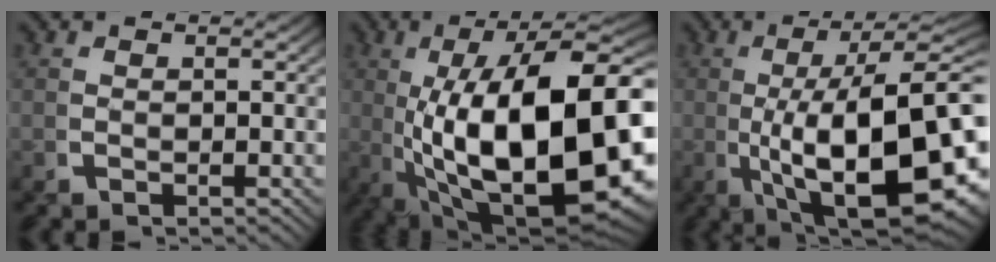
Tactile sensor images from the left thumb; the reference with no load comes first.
{"total": 25.3, "force": [-3.4, 13.7, 21.0], "torque": [-0.369, -0.089, 0.013]}
{"total": 19.1, "force": [-3.0, 10.3, 15.9], "torque": [-0.296, -0.078, 0.006]}